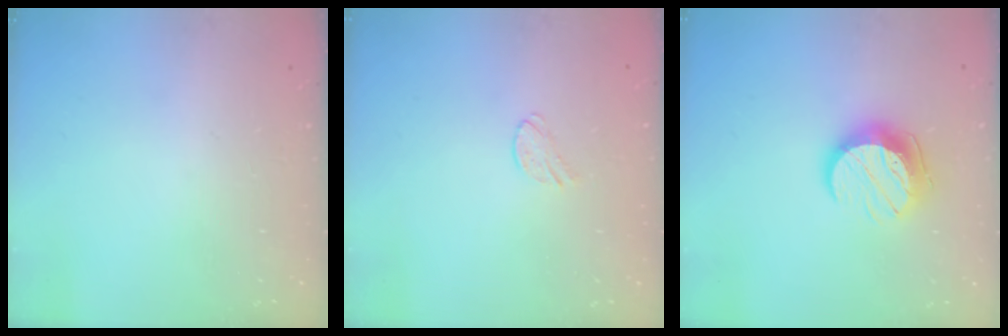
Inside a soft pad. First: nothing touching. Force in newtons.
{"total": 5.2, "press": 5.1, "slide": 0.6}
{"total": 11.6, "press": 11.5, "slide": 1.0}